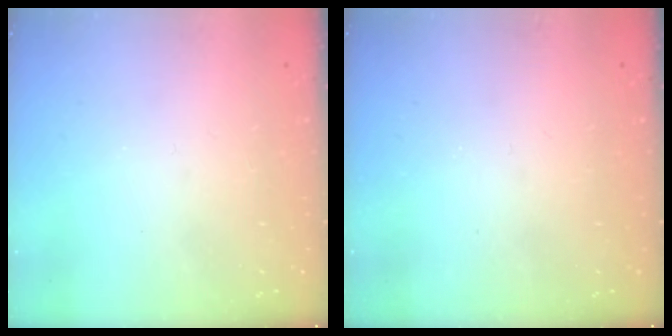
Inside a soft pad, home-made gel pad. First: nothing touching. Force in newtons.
{"total": 0.0}